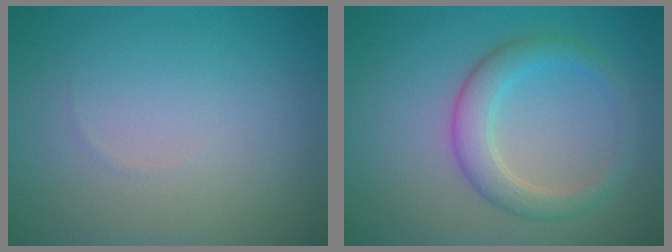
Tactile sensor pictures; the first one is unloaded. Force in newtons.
{"total": 3.3, "press": 3.3, "slide": 0.1}